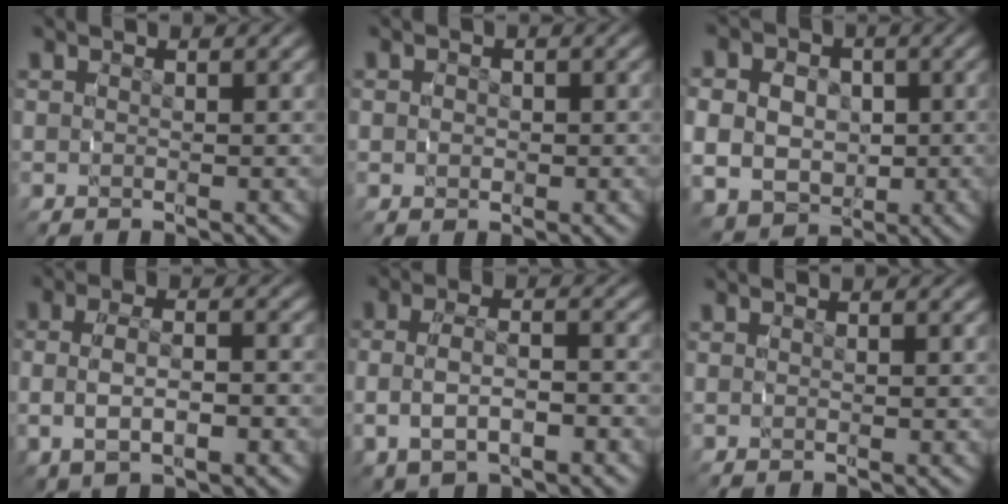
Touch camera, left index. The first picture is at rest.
{"total": 1.2, "force": [0.0, 1.1, 0.4], "torque": [-0.006, 0.000, -0.001]}
{"total": 9.9, "force": [-1.4, 8.7, 4.5], "torque": [-0.106, -0.046, -0.016]}
{"total": 4.1, "force": [-0.9, 2.5, 3.1], "torque": [-0.061, -0.002, -0.013]}
{"total": 4.3, "force": [-1.3, 2.7, 3.0], "torque": [-0.064, -0.005, -0.021]}
{"total": 0.0}